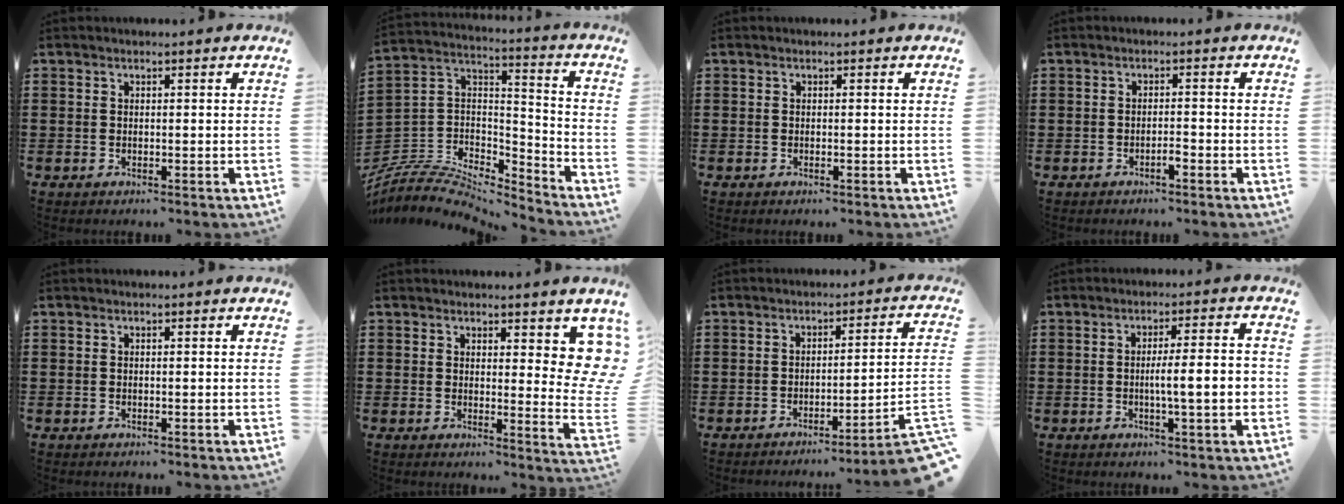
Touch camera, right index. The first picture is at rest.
{"total": 7.2, "force": [-6.3, 2.6, 2.2], "torque": [-0.060, 0.004, -0.130]}
{"total": 0.0}
{"total": 1.5, "force": [-1.1, 0.2, 1.1], "torque": [-0.022, -0.003, -0.019]}
{"total": 0.0}
{"total": 5.8, "force": [3.9, 1.9, 3.8], "torque": [-0.045, -0.018, 0.065]}
{"total": 4.5, "force": [-3.0, -0.5, 3.3], "torque": [-0.058, -0.025, -0.063]}
{"total": 6.3, "force": [-1.0, 0.4, 6.2], "torque": [-0.106, -0.003, -0.020]}